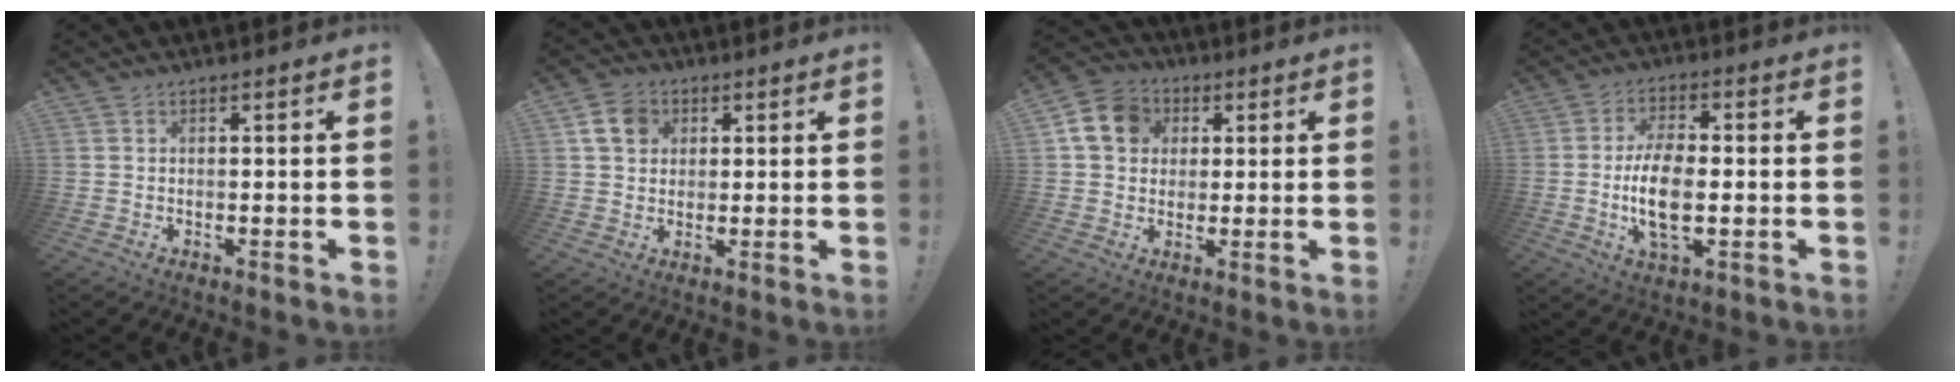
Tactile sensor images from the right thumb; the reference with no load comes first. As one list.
[{"total": 8.1, "force": [3.1, 6.4, 3.9], "torque": [-0.062, 0.002, 0.064]}, {"total": 11.4, "force": [3.1, 9.7, 5.2], "torque": [-0.079, 0.006, 0.067]}, {"total": 11.7, "force": [-1.5, 5.5, 10.2], "torque": [-0.197, -0.004, -0.029]}]